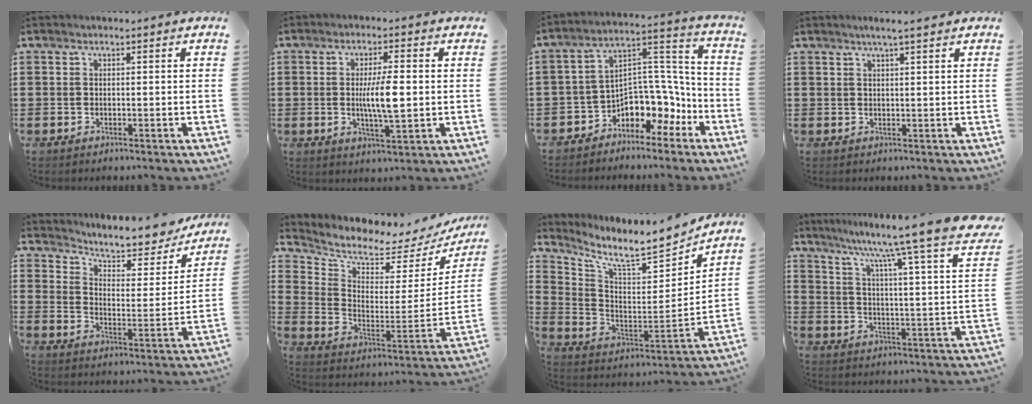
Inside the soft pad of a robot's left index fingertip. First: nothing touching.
{"total": 6.9, "force": [0.0, 1.6, 6.7], "torque": [-0.126, -0.007, -0.008]}
{"total": 6.2, "force": [-4.5, 4.0, 1.4], "torque": [-0.030, -0.009, -0.087]}
{"total": 2.2, "force": [1.7, -0.2, 1.4], "torque": [-0.030, 0.001, 0.030]}
{"total": 8.0, "force": [7.4, 0.9, 2.8], "torque": [-0.063, -0.056, 0.121]}
{"total": 4.2, "force": [4.1, 0.7, 0.9], "torque": [-0.048, -0.055, 0.065]}
{"total": 8.6, "force": [7.7, 0.8, 3.7], "torque": [-0.095, -0.071, 0.122]}
{"total": 9.5, "force": [7.8, -1.7, 5.2], "torque": [-0.112, -0.073, 0.112]}